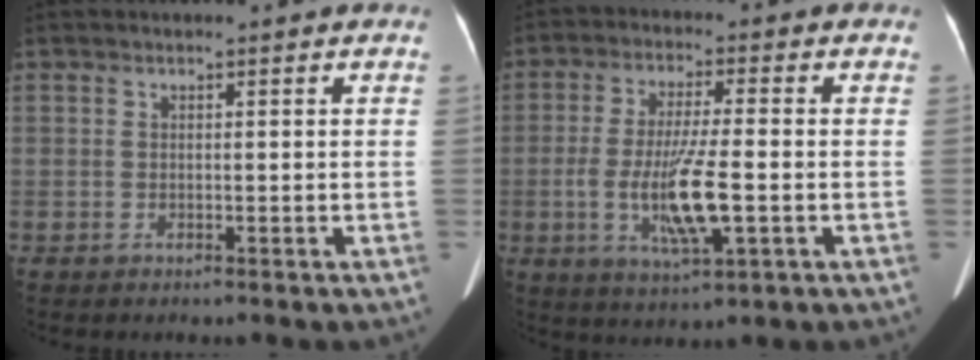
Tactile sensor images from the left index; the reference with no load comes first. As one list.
[{"total": 10.0, "force": [-2.1, 1.4, 9.6], "torque": [-0.188, -0.013, -0.036]}]